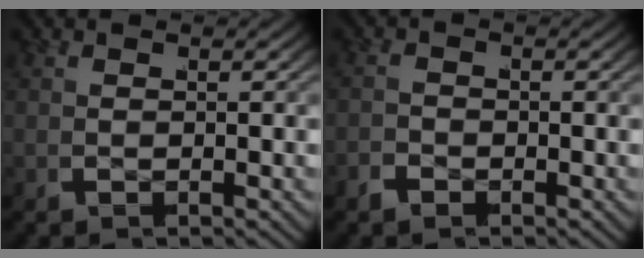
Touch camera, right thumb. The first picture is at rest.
{"total": 1.2, "force": [-1.1, 0.4, -0.3], "torque": [0.006, 0.000, -0.025]}